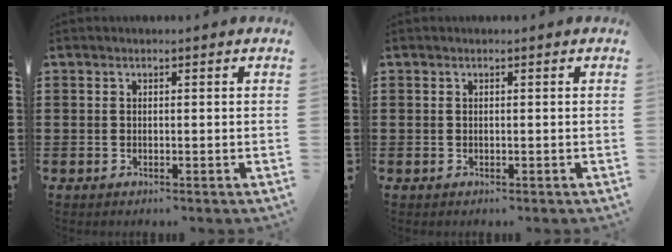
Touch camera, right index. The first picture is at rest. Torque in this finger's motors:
{"motor_torque": [0.27, 1.45, 0.04, 0.01]}